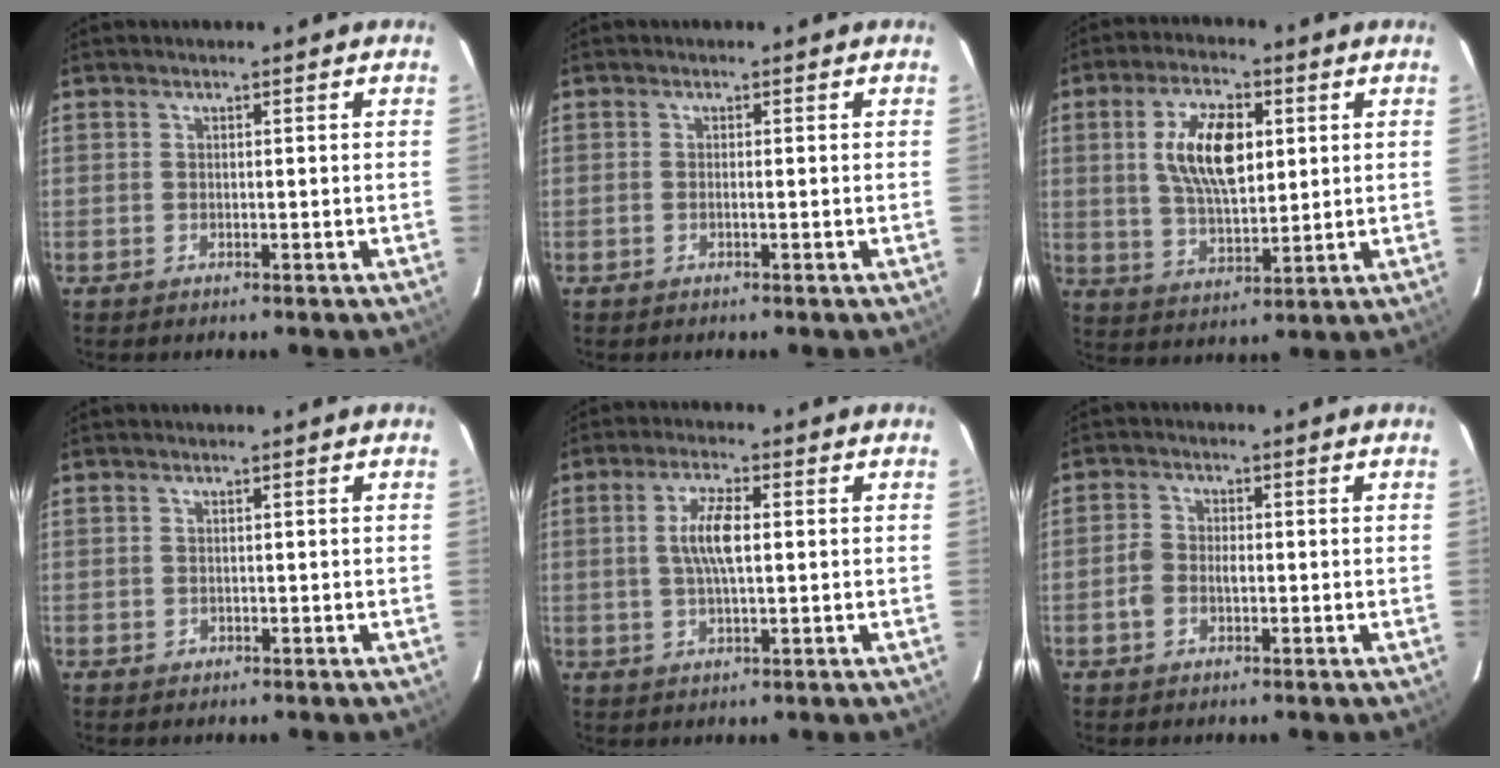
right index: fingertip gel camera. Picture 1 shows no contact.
{"total": 0.5, "force": [-0.2, -0.1, 0.4], "torque": [-0.008, 0.001, -0.006]}
{"total": 12.0, "force": [2.7, 5.5, 10.3], "torque": [-0.193, 0.009, 0.055]}
{"total": 0.6, "force": [-0.1, 0.6, 0.0], "torque": [0.003, 0.001, 0.001]}
{"total": 6.2, "force": [0.7, 1.8, 5.9], "torque": [-0.114, 0.006, 0.015]}
{"total": 3.3, "force": [-1.1, 2.4, 2.0], "torque": [-0.043, 0.006, -0.018]}